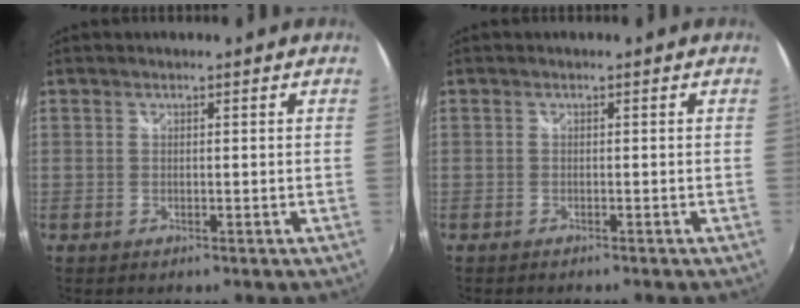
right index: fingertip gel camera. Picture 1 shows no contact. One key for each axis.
{"total": 0.8, "fx": -0.8, "fy": 0.1, "fz": 0.1, "tx": -0.004, "ty": -0.006, "tz": -0.015}